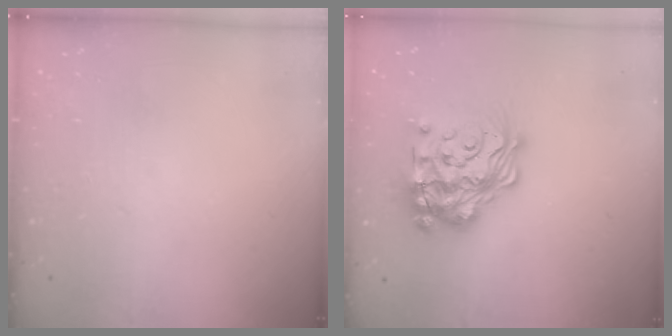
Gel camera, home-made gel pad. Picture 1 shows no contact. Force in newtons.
{"total": 26.4, "press": 26.3, "slide": 2.0}